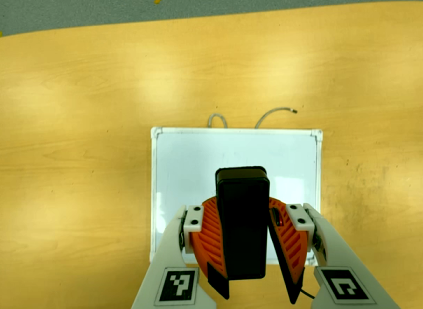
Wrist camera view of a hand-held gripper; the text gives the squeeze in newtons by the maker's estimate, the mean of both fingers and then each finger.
{"total": 9.5, "left": 9.5, "right": 9.5}